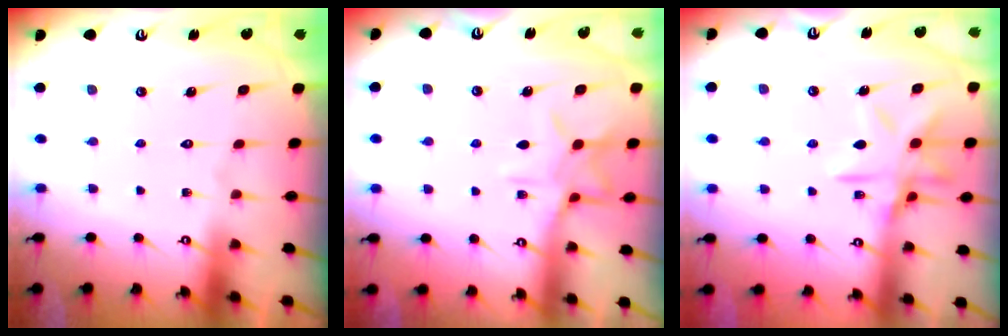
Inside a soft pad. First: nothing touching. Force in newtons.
{"total": 10.0, "press": 10.0, "slide": 0.8}
{"total": 11.1, "press": 11.0, "slide": 0.8}